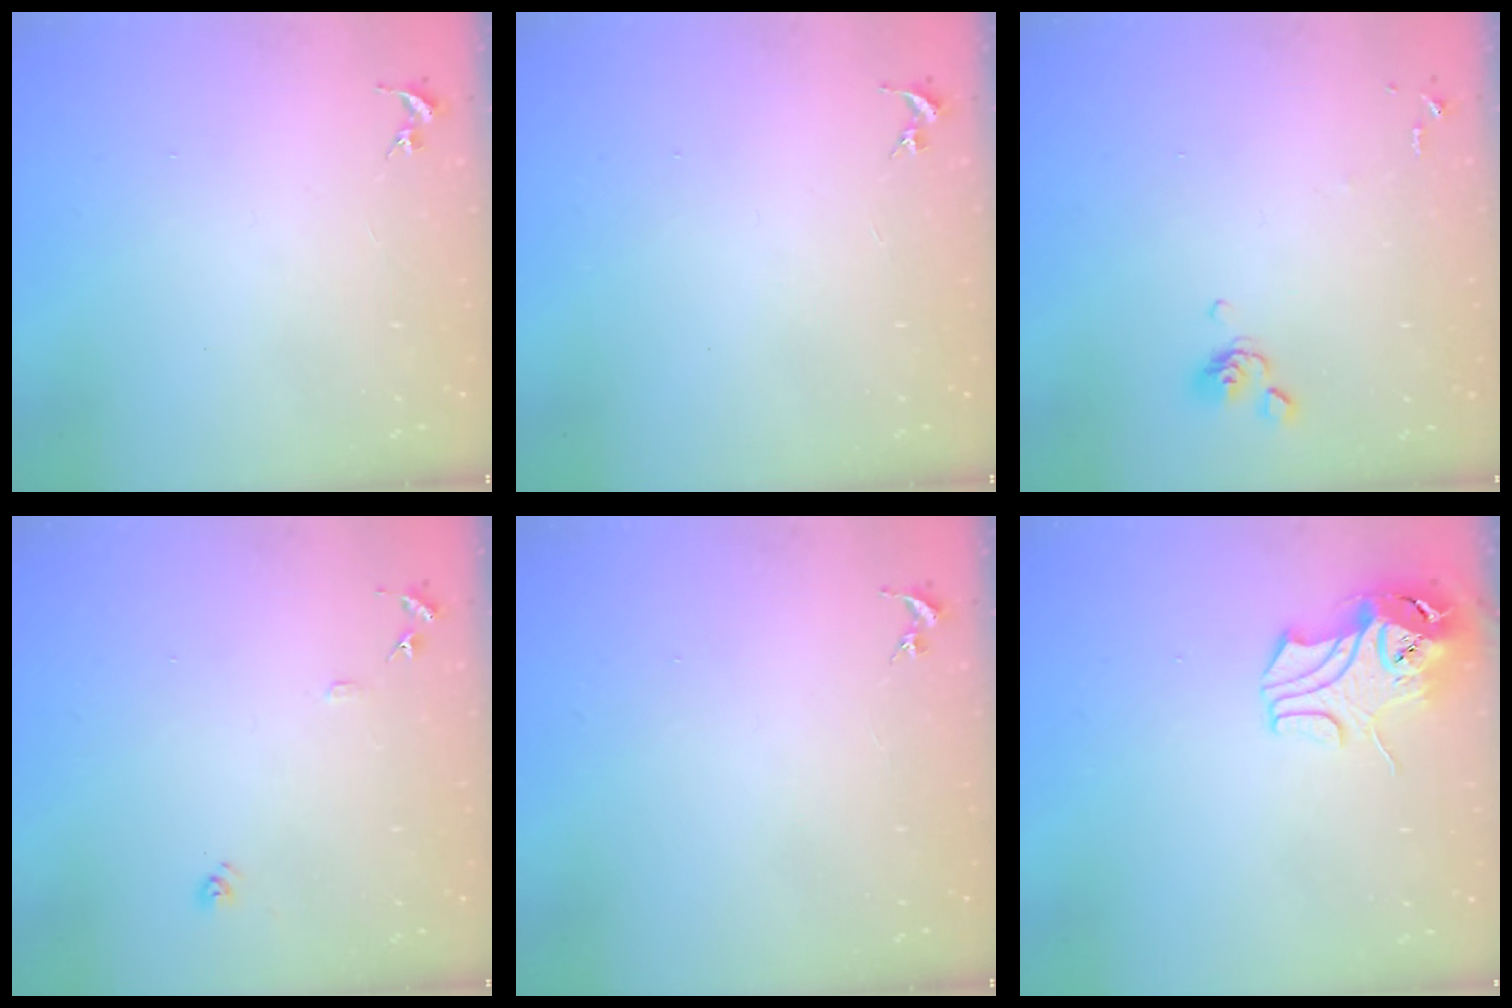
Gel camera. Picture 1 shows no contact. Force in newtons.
{"total": 0.0}
{"total": 6.4, "press": 6.2, "slide": 1.5}
{"total": 8.3, "press": 8.3, "slide": 0.7}
{"total": 0.0}
{"total": 9.8, "press": 9.7, "slide": 1.6}